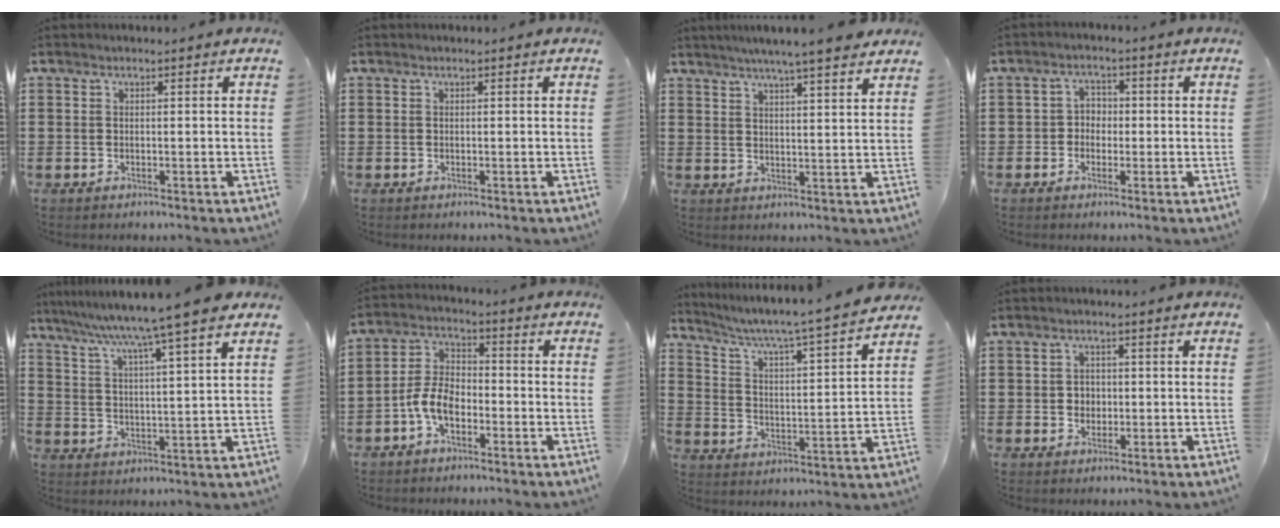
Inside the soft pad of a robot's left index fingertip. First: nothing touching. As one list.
[{"total": 0.0}, {"total": 4.8, "force": [4.3, -0.5, 2.1], "torque": [-0.054, -0.013, 0.073]}, {"total": 2.6, "force": [-0.8, 2.3, 0.9], "torque": [-0.029, 0.011, -0.021]}, {"total": 7.5, "force": [6.2, -1.7, 3.9], "torque": [-0.099, -0.040, 0.098]}, {"total": 5.9, "force": [-2.8, 3.2, 4.1], "torque": [-0.107, 0.003, -0.062]}, {"total": 4.5, "force": [3.9, -0.8, 2.0], "torque": [-0.059, -0.043, 0.053]}, {"total": 2.1, "force": [0.0, 2.0, 0.8], "torque": [-0.023, 0.008, -0.004]}]